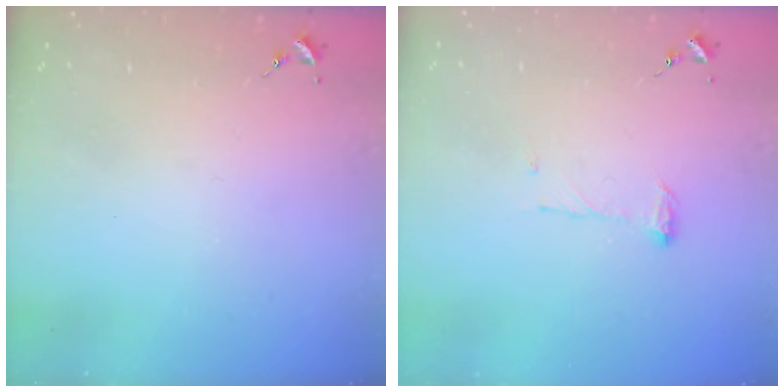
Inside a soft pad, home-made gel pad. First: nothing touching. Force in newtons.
{"total": 6.9, "press": 6.9, "slide": 0.1}